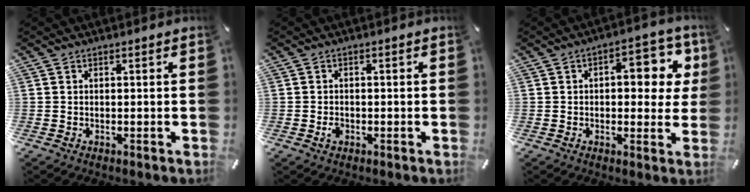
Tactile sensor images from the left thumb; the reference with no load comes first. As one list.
[{"total": 1.7, "force": [-0.5, 1.3, 0.9], "torque": [-0.017, 0.003, -0.010]}, {"total": 11.3, "force": [2.6, 5.8, 9.4], "torque": [-0.105, -0.010, 0.036]}]